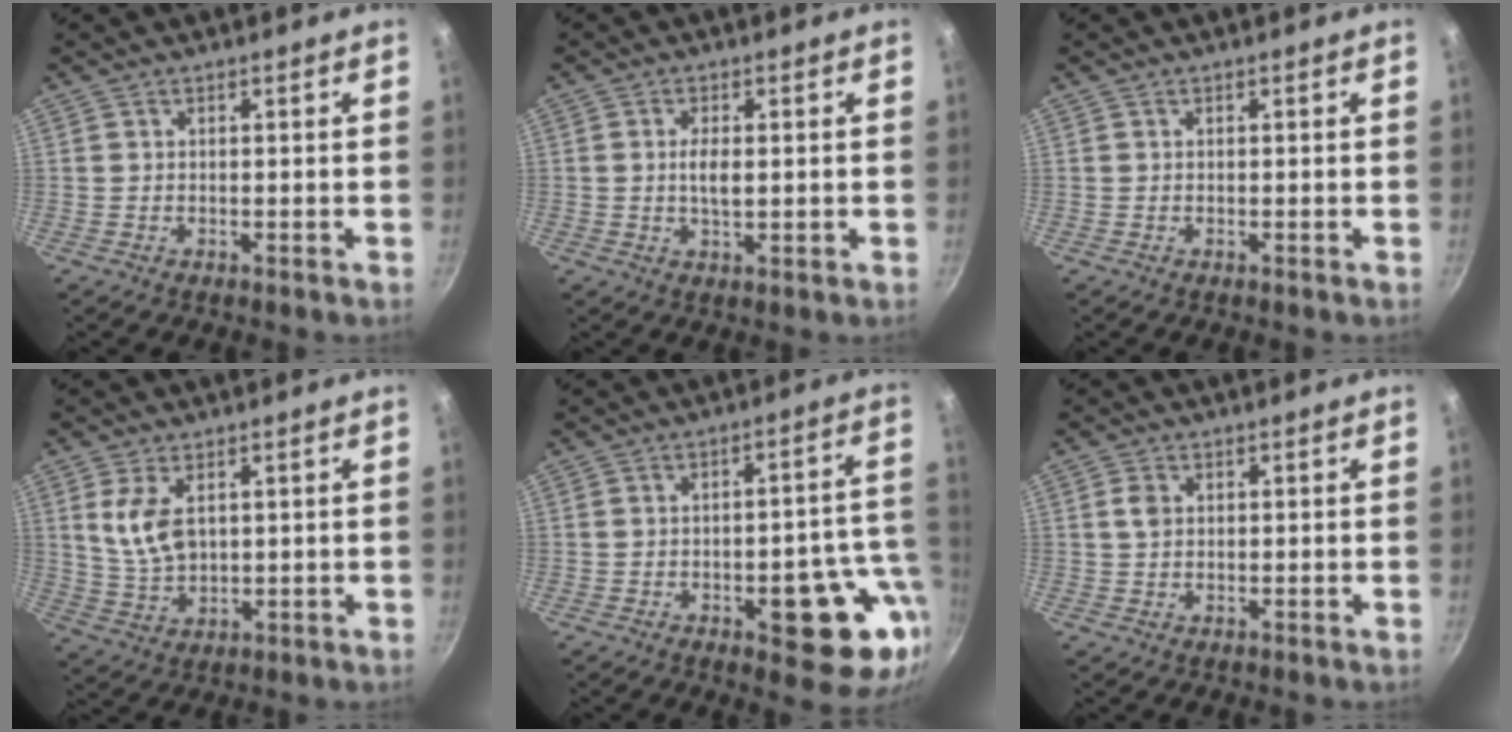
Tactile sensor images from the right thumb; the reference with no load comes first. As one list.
[{"total": 3.8, "force": [0.2, 1.6, 3.5], "torque": [-0.064, 0.000, 0.003]}, {"total": 0.0}, {"total": 7.5, "force": [2.2, 4.3, 5.7], "torque": [-0.103, -0.021, 0.051]}, {"total": 15.0, "force": [-4.9, 6.4, 12.7], "torque": [-0.106, 0.033, -0.062]}, {"total": 2.3, "force": [0.5, 1.7, 1.4], "torque": [-0.023, 0.002, 0.007]}]